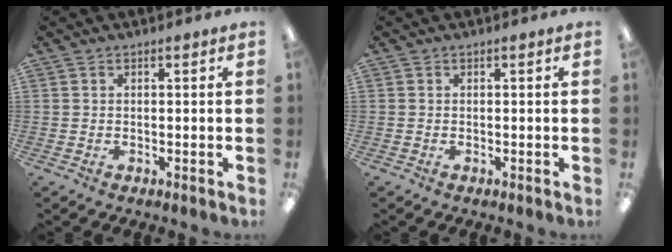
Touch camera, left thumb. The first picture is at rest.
{"total": 0.0}